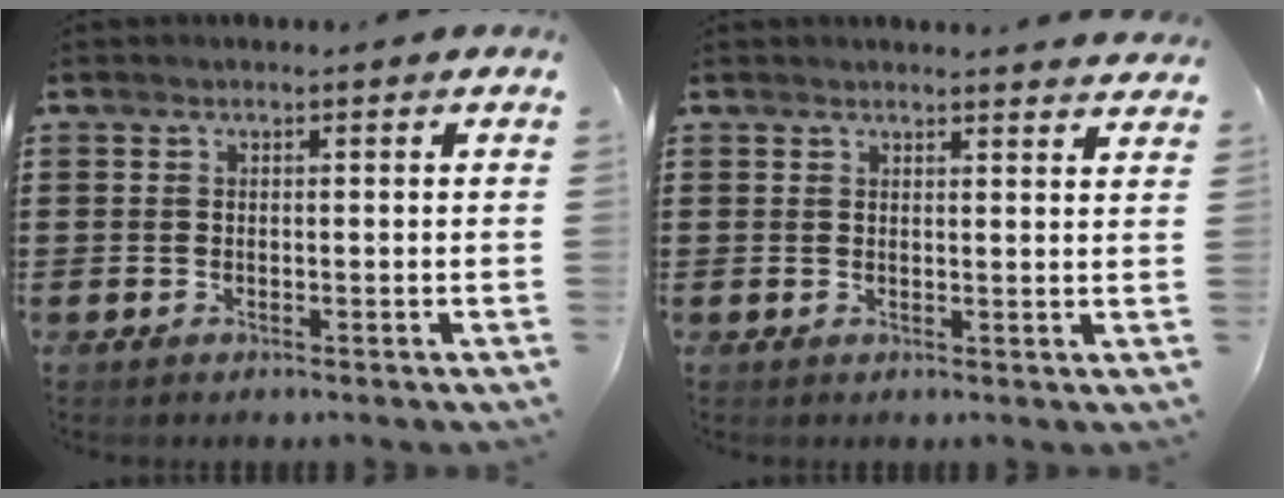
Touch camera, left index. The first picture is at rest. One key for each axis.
{"total": 2.2, "fx": 2.1, "fy": -0.3, "fz": 0.3, "tx": -0.002, "ty": -0.011, "tz": 0.040}